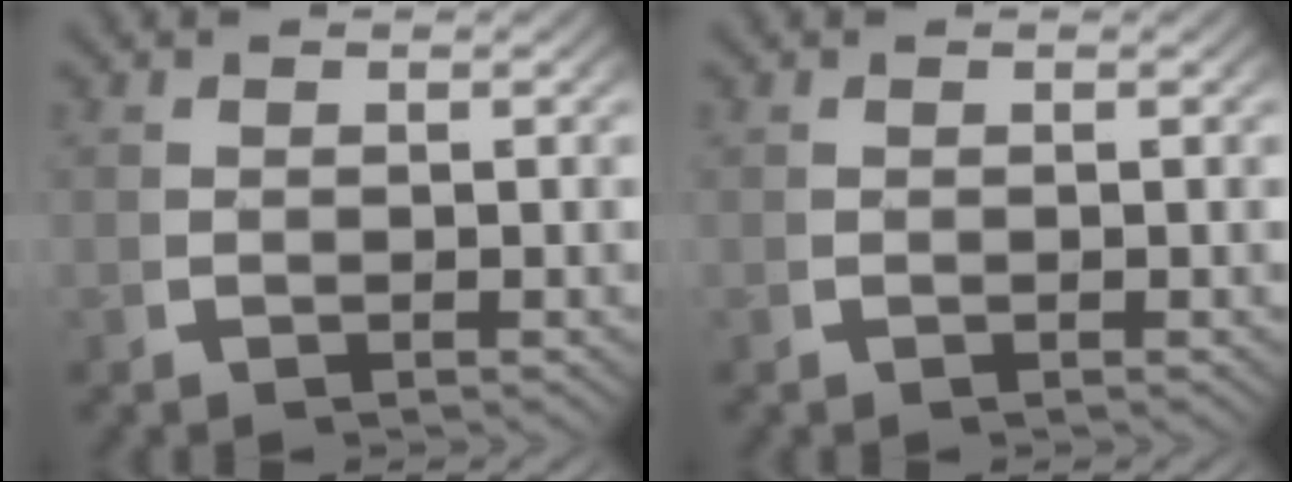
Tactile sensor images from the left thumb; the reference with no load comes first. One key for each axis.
{"total": 0.0}